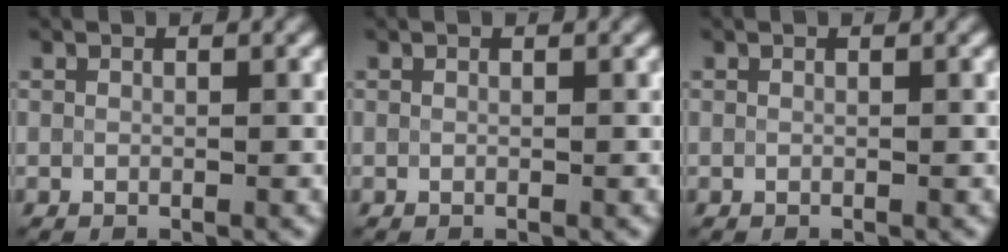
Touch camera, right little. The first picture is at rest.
{"total": 0.0}
{"total": 0.0}